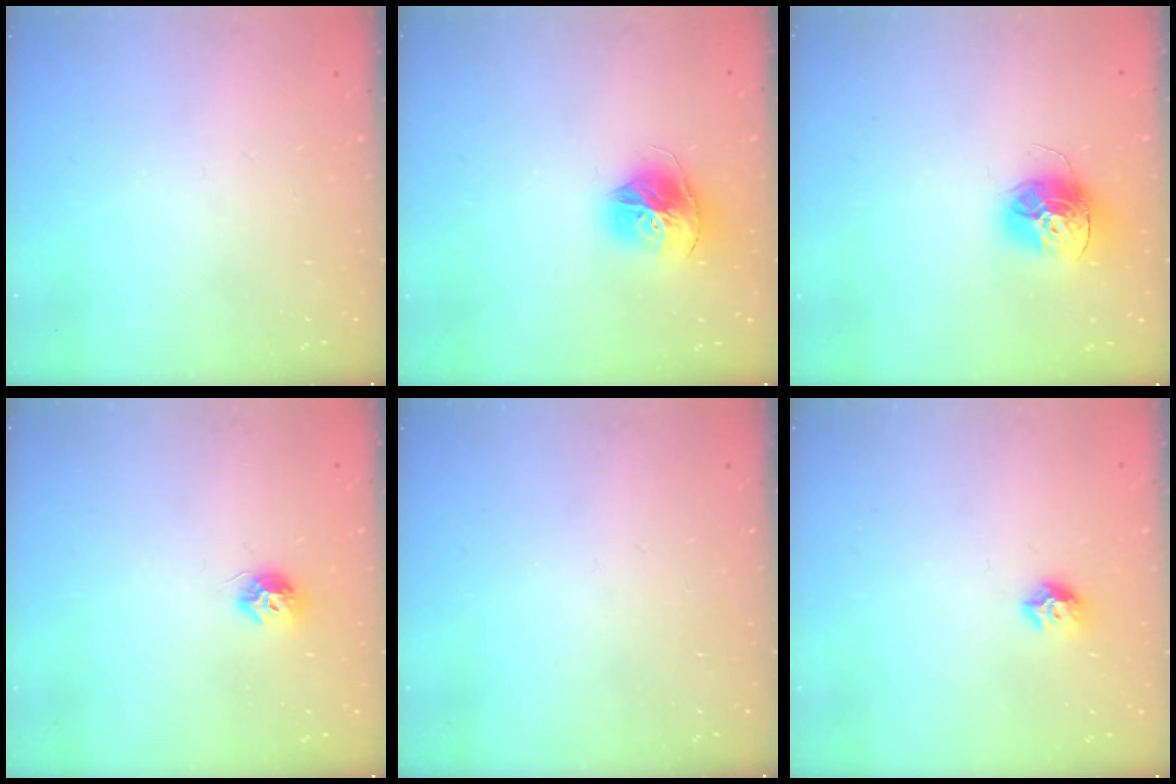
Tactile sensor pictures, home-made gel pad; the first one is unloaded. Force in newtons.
{"total": 14.8, "press": 14.7, "slide": 1.6}
{"total": 13.7, "press": 13.7, "slide": 1.2}
{"total": 7.0, "press": 6.9, "slide": 0.5}
{"total": 0.0}
{"total": 8.2, "press": 8.1, "slide": 1.0}